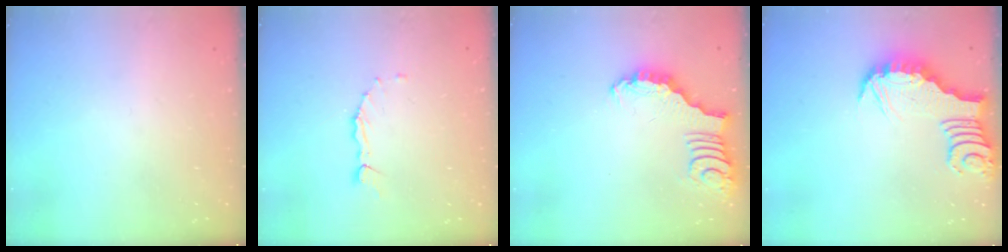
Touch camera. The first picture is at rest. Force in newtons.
{"total": 1.7, "press": 1.7, "slide": 0.2}
{"total": 2.2, "press": 2.2, "slide": 0.0}
{"total": 3.4, "press": 3.4, "slide": 0.1}